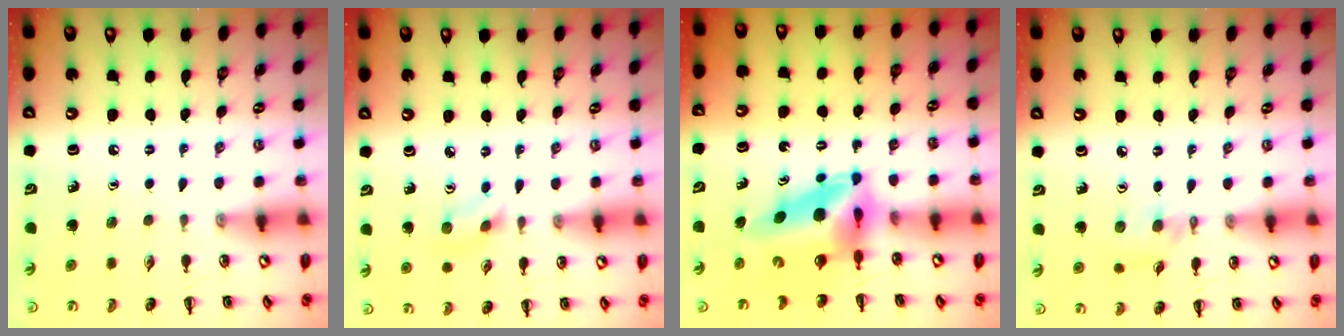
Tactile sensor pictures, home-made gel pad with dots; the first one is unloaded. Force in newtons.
{"total": 2.7, "press": 2.6, "slide": 0.8}
{"total": 9.6, "press": 9.2, "slide": 3.0}
{"total": 3.5, "press": 3.3, "slide": 1.1}